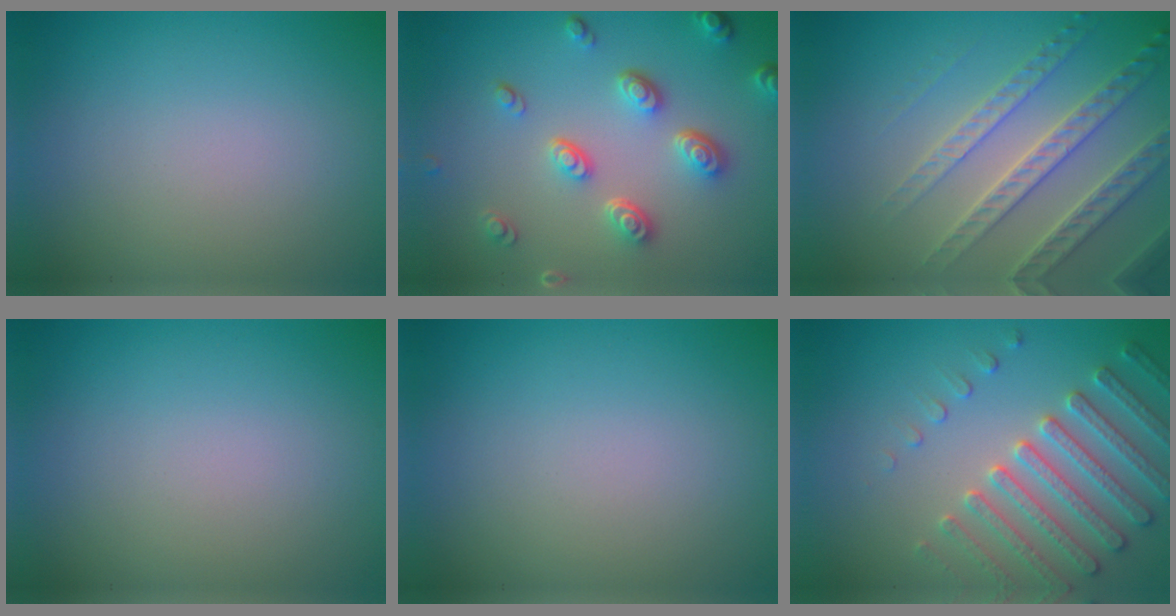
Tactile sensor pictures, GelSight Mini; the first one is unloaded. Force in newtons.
{"total": 4.4, "press": 3.5, "slide": 2.7}
{"total": 4.3, "press": 4.2, "slide": 1.1}
{"total": 0.0}
{"total": 0.0}
{"total": 4.5, "press": 4.4, "slide": 1.2}